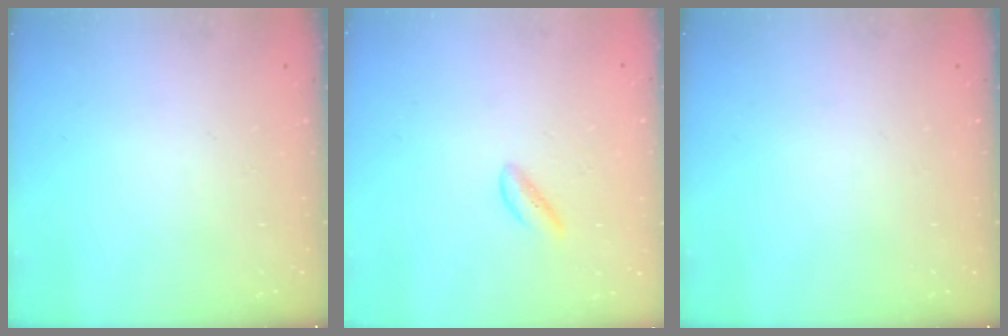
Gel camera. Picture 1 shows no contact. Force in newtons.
{"total": 0.6, "press": 0.5, "slide": 0.3}
{"total": 0.0}